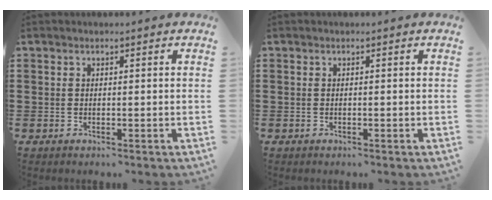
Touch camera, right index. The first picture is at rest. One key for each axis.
{"total": 0.0}